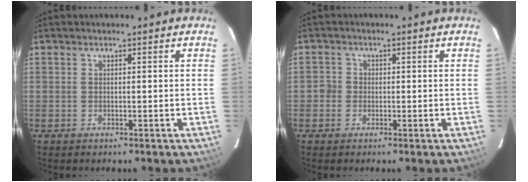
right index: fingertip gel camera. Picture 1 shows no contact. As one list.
[{"total": 2.3, "force": [-0.8, 2.1, 0.2], "torque": [-0.001, 0.005, -0.017]}]